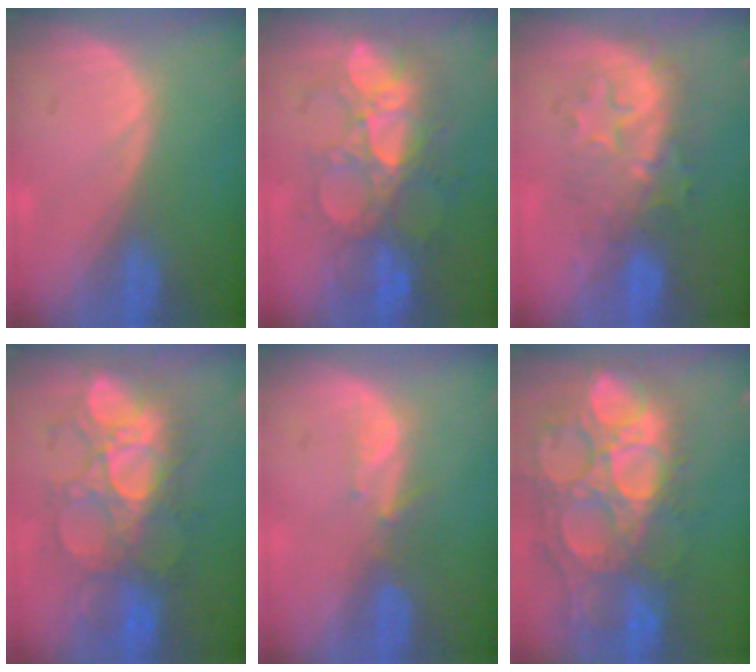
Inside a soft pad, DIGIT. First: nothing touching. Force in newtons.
{"total": 9.3, "press": 9.0, "slide": 2.6}
{"total": 8.1, "press": 8.0, "slide": 1.1}
{"total": 9.6, "press": 9.6, "slide": 0.1}
{"total": 1.9, "press": 1.8, "slide": 0.7}
{"total": 15.8, "press": 13.1, "slide": 8.9}